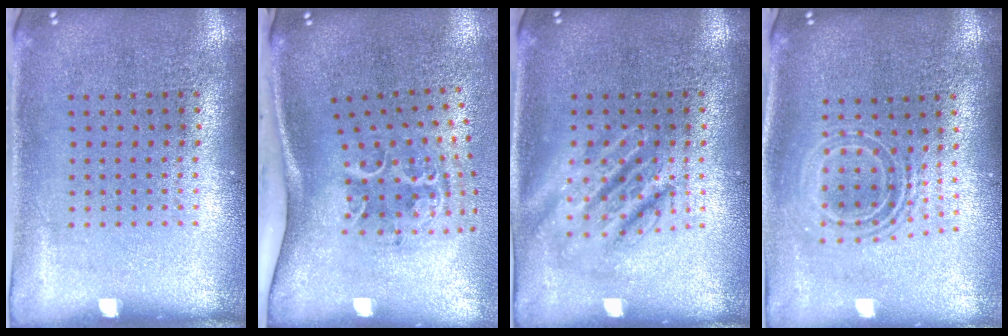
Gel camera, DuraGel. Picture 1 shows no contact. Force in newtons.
{"total": 2.2, "press": 1.3, "slide": 1.8}
{"total": 2.5, "press": 2.5, "slide": 0.3}
{"total": 1.8, "press": 1.4, "slide": 1.2}